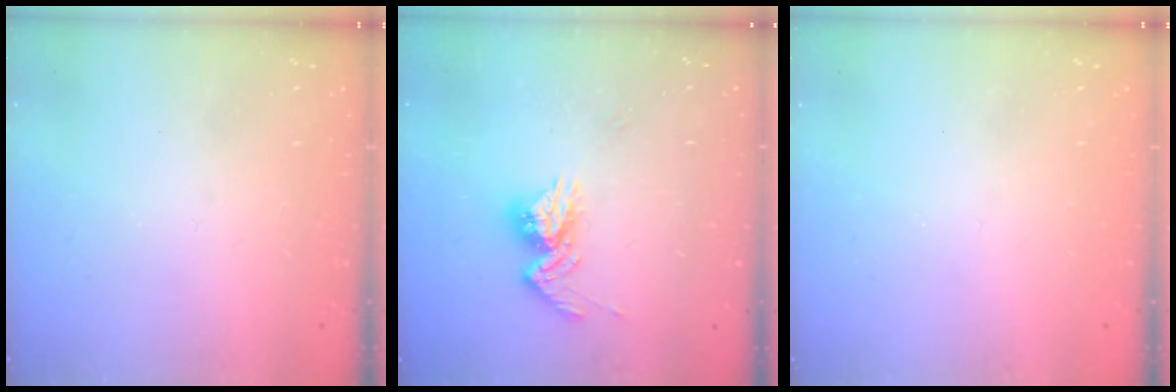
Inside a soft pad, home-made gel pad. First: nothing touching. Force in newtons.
{"total": 11.5, "press": 11.4, "slide": 0.8}
{"total": 0.0}